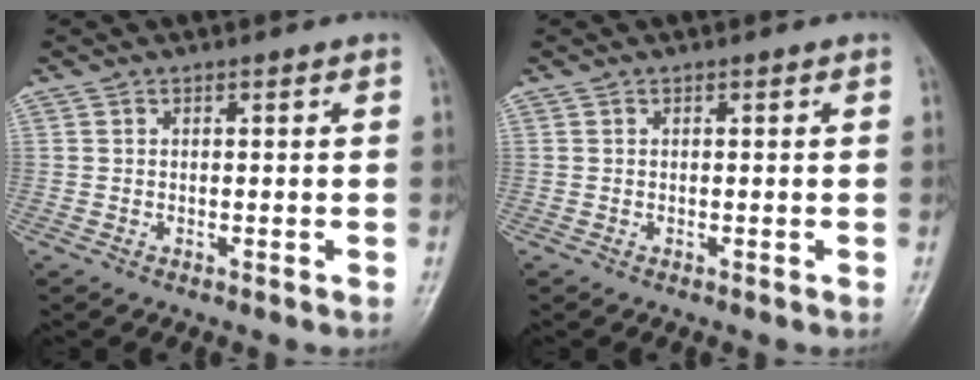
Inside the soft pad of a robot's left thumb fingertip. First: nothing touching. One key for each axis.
{"total": 0.0}